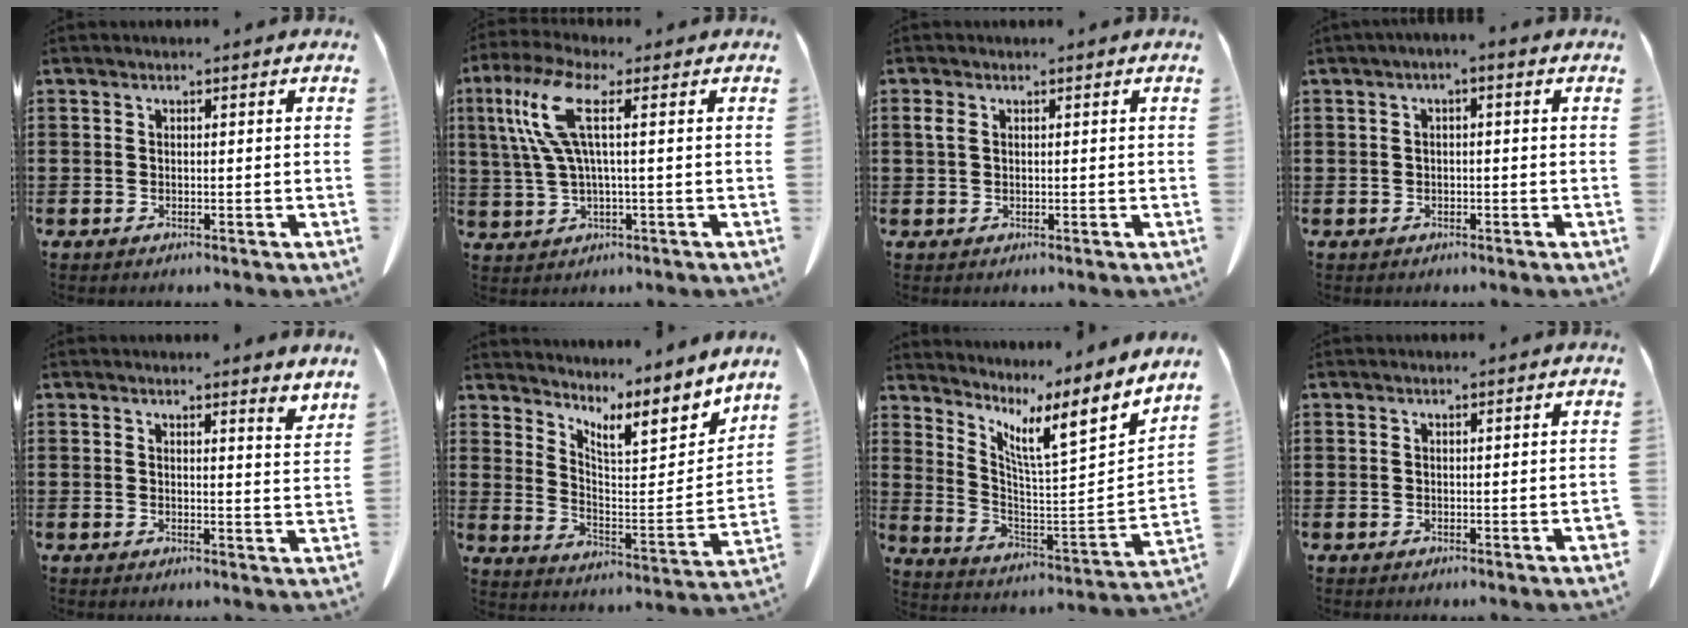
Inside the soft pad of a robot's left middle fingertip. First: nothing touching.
{"total": 8.5, "force": [2.3, 1.8, 8.0], "torque": [-0.195, -0.009, 0.027]}
{"total": 1.4, "force": [0.4, 0.8, 1.1], "torque": [-0.025, 0.005, 0.006]}
{"total": 1.3, "force": [-0.6, 0.3, 1.1], "torque": [-0.020, -0.001, -0.010]}
{"total": 2.7, "force": [2.6, -0.3, 0.3], "torque": [-0.005, -0.013, 0.048]}
{"total": 7.8, "force": [6.2, 1.5, 4.4], "torque": [-0.073, -0.052, 0.100]}
{"total": 7.6, "force": [5.5, 0.3, 5.2], "torque": [-0.102, -0.067, 0.073]}
{"total": 0.6, "force": [-0.1, -0.2, 0.6], "torque": [-0.010, -0.004, -0.001]}